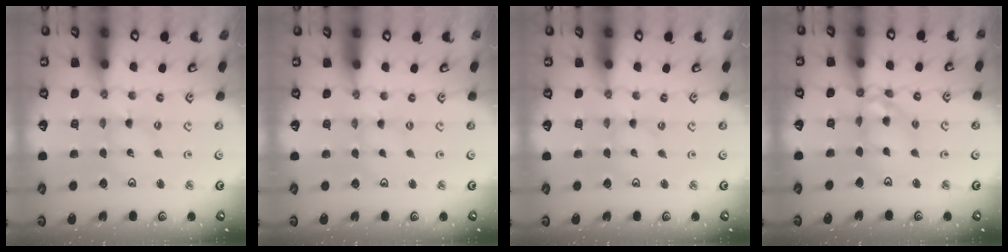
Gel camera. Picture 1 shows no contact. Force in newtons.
{"total": 0.0}
{"total": 0.0}
{"total": 10.3, "press": 10.3, "slide": 1.0}